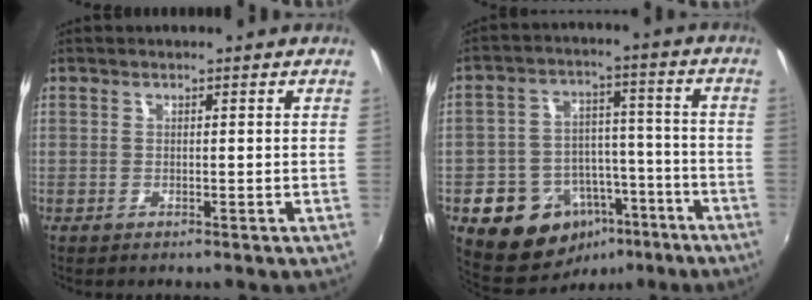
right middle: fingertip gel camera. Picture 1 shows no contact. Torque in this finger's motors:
{"motor_torque": [0.84, -1.22, 0.07, 0.03]}